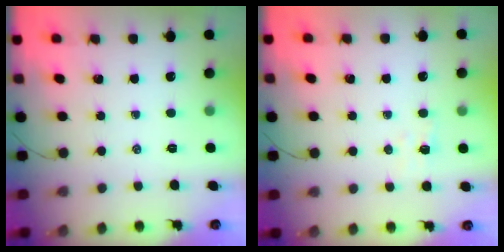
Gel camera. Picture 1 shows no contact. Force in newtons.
{"total": 3.2, "press": 3.0, "slide": 0.9}